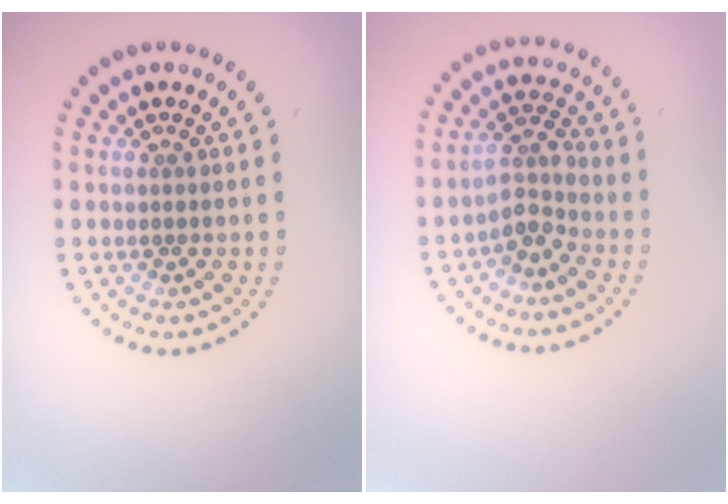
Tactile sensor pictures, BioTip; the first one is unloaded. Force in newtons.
{"total": 2.7, "press": 2.2, "slide": 1.6}